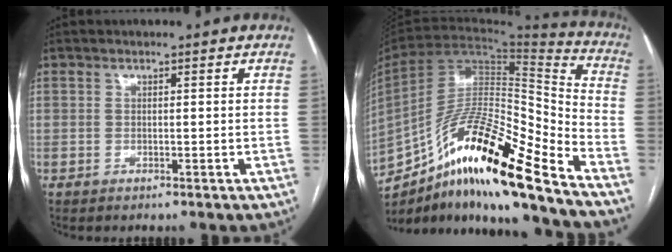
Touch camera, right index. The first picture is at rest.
{"total": 24.5, "force": [-16.6, 2.7, 17.9], "torque": [-0.301, -0.004, -0.294]}